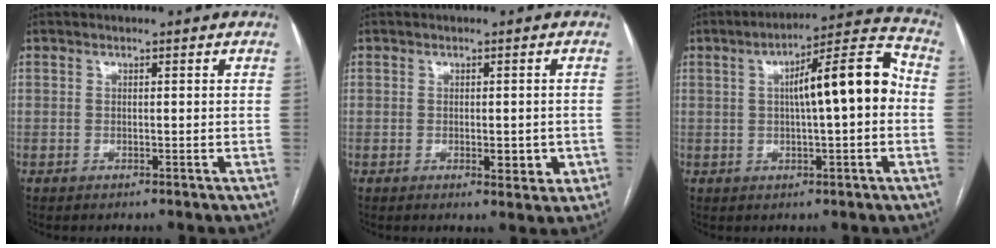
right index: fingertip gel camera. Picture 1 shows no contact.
{"total": 3.6, "force": [-0.8, 1.6, 3.1], "torque": [-0.037, -0.002, -0.006]}
{"total": 12.2, "force": [0.8, 1.9, 12.0], "torque": [-0.179, 0.036, 0.009]}